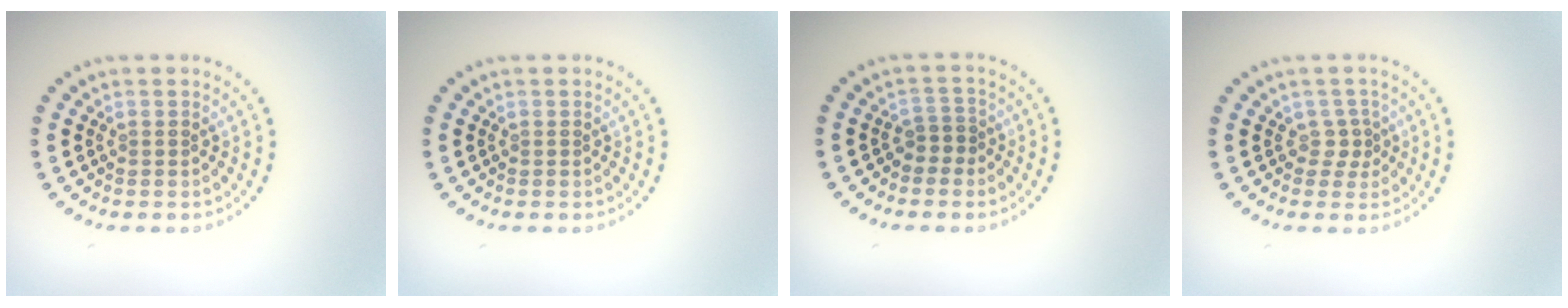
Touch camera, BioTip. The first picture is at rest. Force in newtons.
{"total": 0.0}
{"total": 1.6, "press": 1.3, "slide": 0.9}
{"total": 1.3, "press": 0.9, "slide": 0.9}